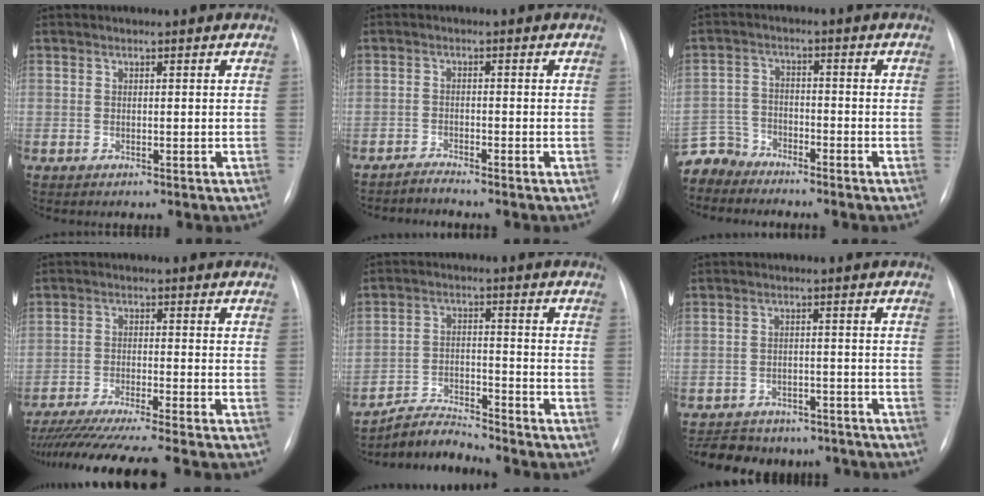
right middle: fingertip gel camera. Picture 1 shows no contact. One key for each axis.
{"total": 1.7, "fx": -1.6, "fy": -0.5, "fz": -0.2, "tx": 0.005, "ty": -0.008, "tz": -0.032}
{"total": 5.5, "fx": -5.2, "fy": 1.7, "fz": -0.8, "tx": 0.017, "ty": 0.000, "tz": -0.107}
{"total": 16.0, "fx": -14.0, "fy": -1.2, "fz": 7.6, "tx": -0.112, "ty": -0.039, "tz": -0.220}
{"total": 6.0, "fx": -5.9, "fy": -0.6, "fz": -0.6, "tx": 0.001, "ty": -0.005, "tz": -0.105}
{"total": 12.8, "fx": -10.8, "fy": 6.1, "fz": 3.2, "tx": -0.059, "ty": 0.015, "tz": -0.130}